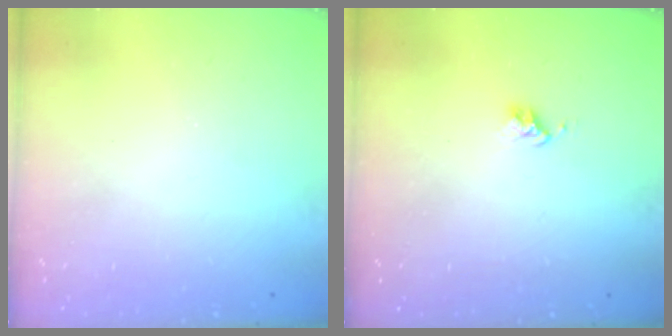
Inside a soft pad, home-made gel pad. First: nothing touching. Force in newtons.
{"total": 2.7, "press": 2.6, "slide": 0.4}